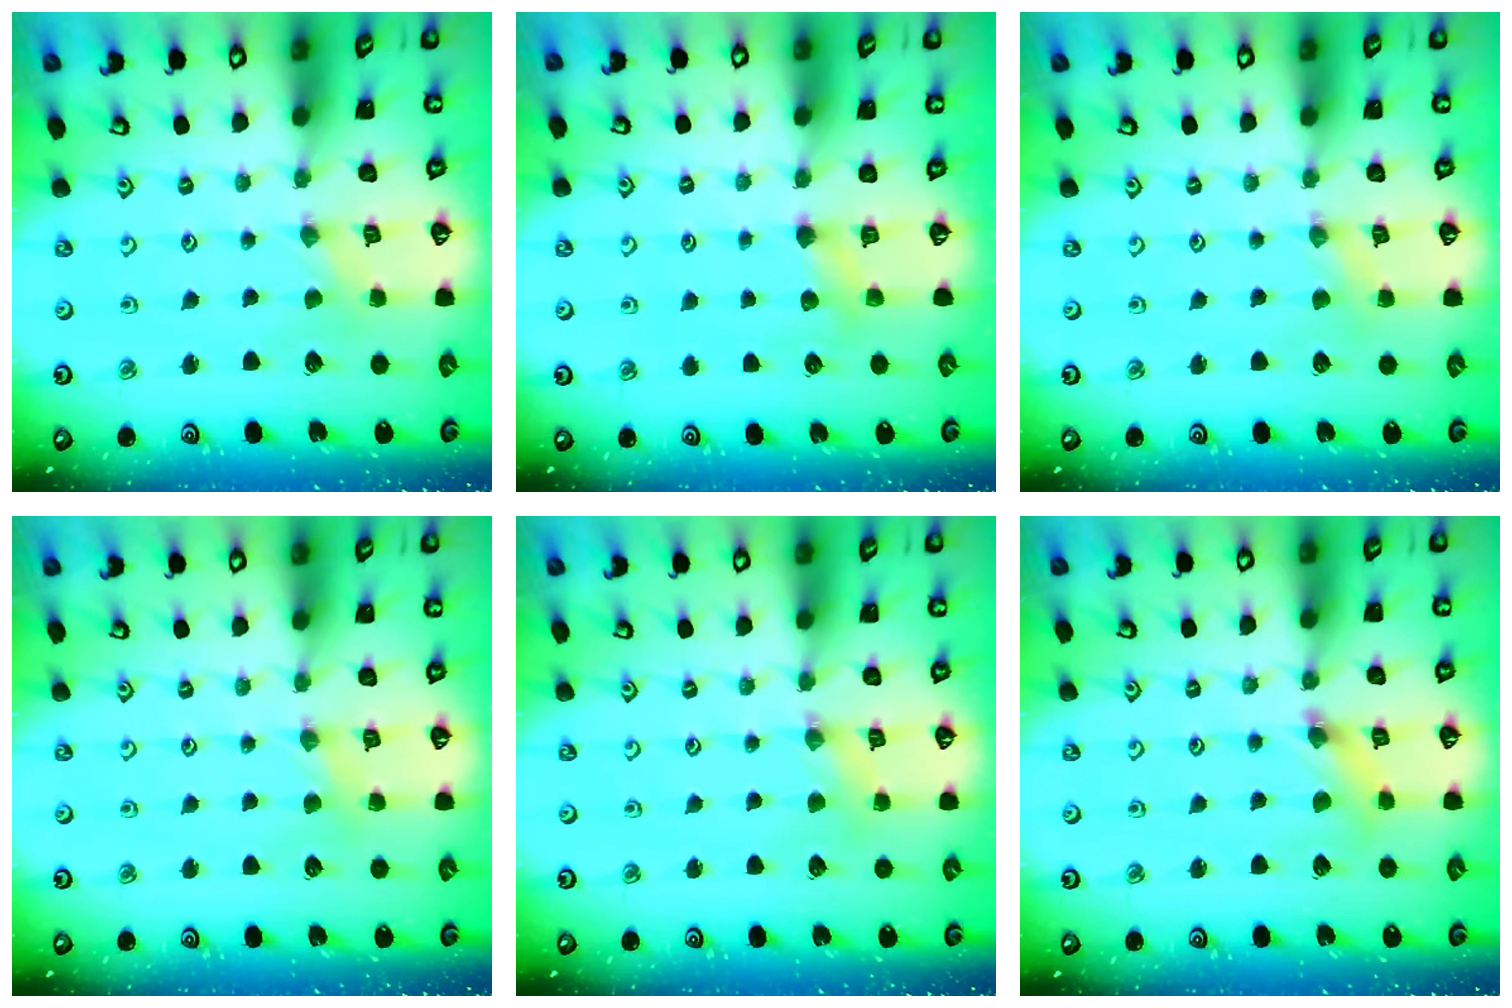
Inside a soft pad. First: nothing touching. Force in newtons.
{"total": 3.9, "press": 3.9, "slide": 0.5}
{"total": 2.3, "press": 2.3, "slide": 0.3}
{"total": 2.2, "press": 2.2, "slide": 0.4}
{"total": 2.6, "press": 2.5, "slide": 0.4}
{"total": 4.0, "press": 3.9, "slide": 0.5}